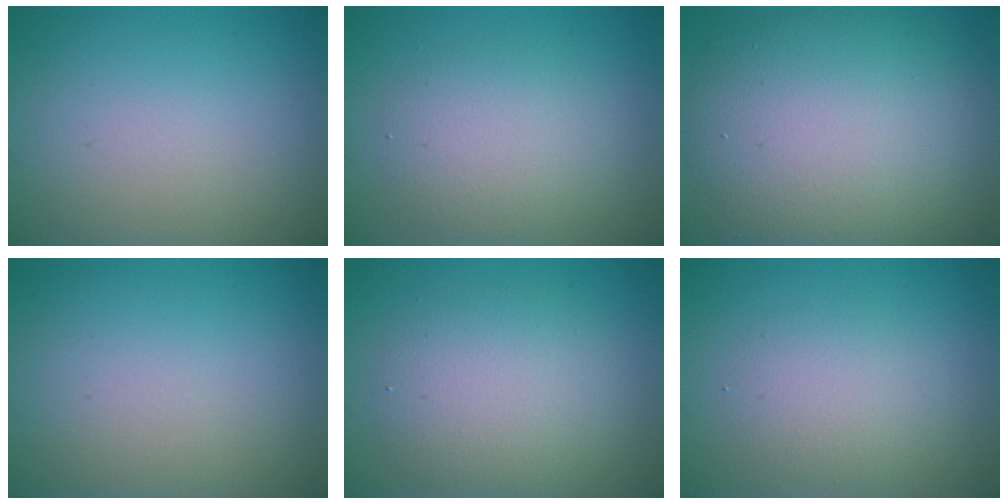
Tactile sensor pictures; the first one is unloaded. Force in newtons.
{"total": 3.8, "press": 3.8, "slide": 0.3}
{"total": 11.9, "press": 11.9, "slide": 0.7}
{"total": 0.0}
{"total": 4.7, "press": 4.7, "slide": 0.3}
{"total": 2.8, "press": 2.8, "slide": 0.2}